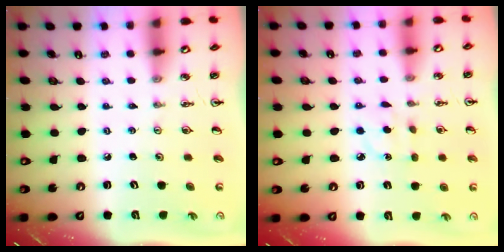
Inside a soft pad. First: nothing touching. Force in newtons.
{"total": 5.2, "press": 5.2, "slide": 0.5}